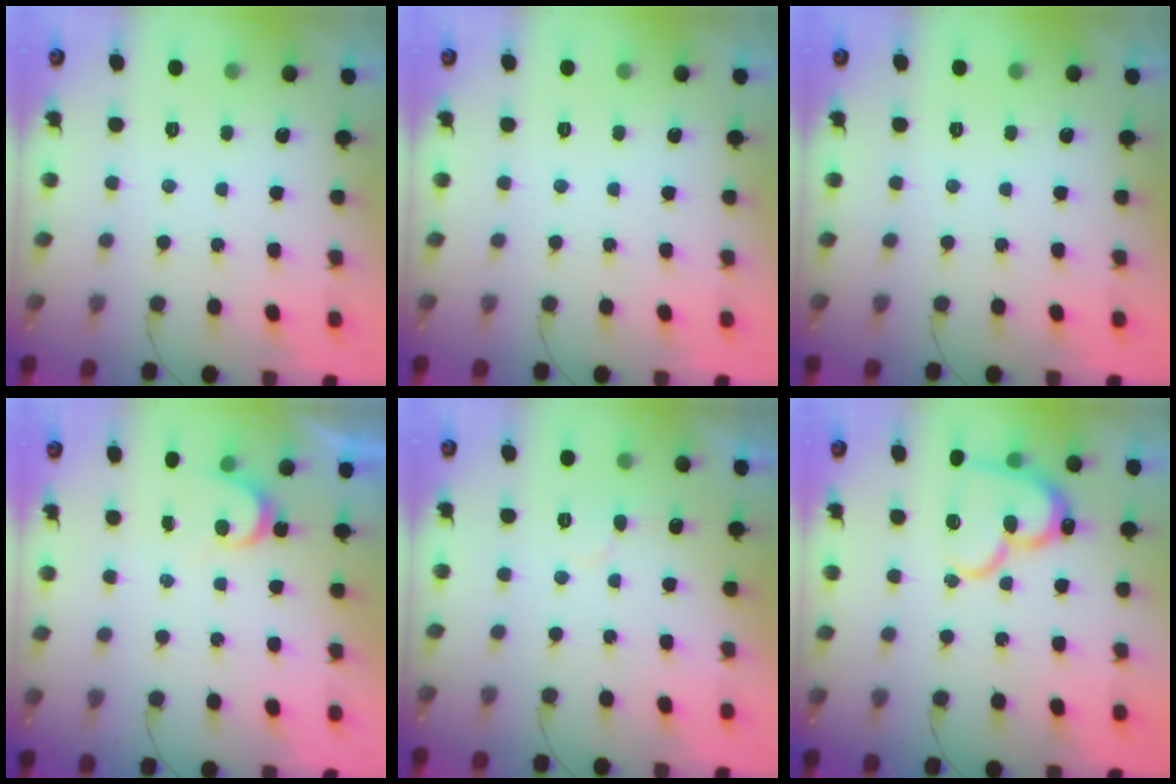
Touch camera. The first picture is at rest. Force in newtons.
{"total": 0.0}
{"total": 0.0}
{"total": 3.5, "press": 3.5, "slide": 0.3}
{"total": 6.3, "press": 6.3, "slide": 0.4}
{"total": 17.1, "press": 17.0, "slide": 1.8}